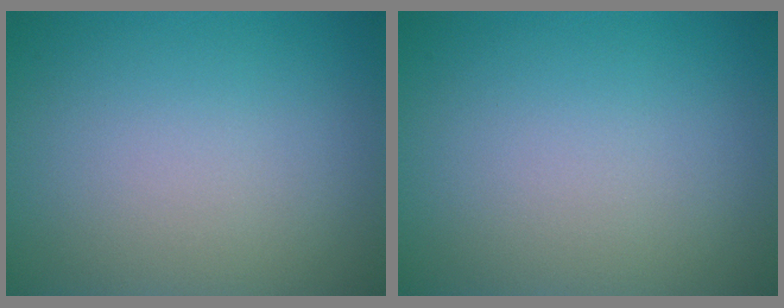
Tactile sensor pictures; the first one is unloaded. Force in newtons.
{"total": 0.0}